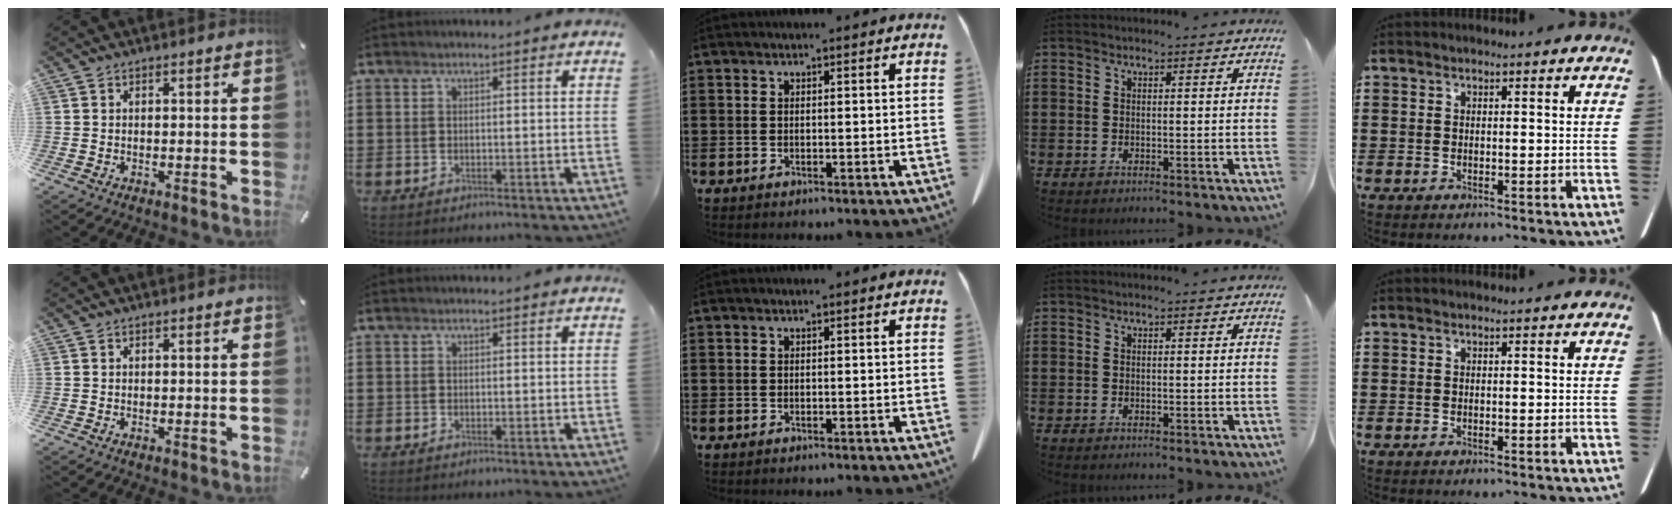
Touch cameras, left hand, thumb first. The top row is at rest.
{}